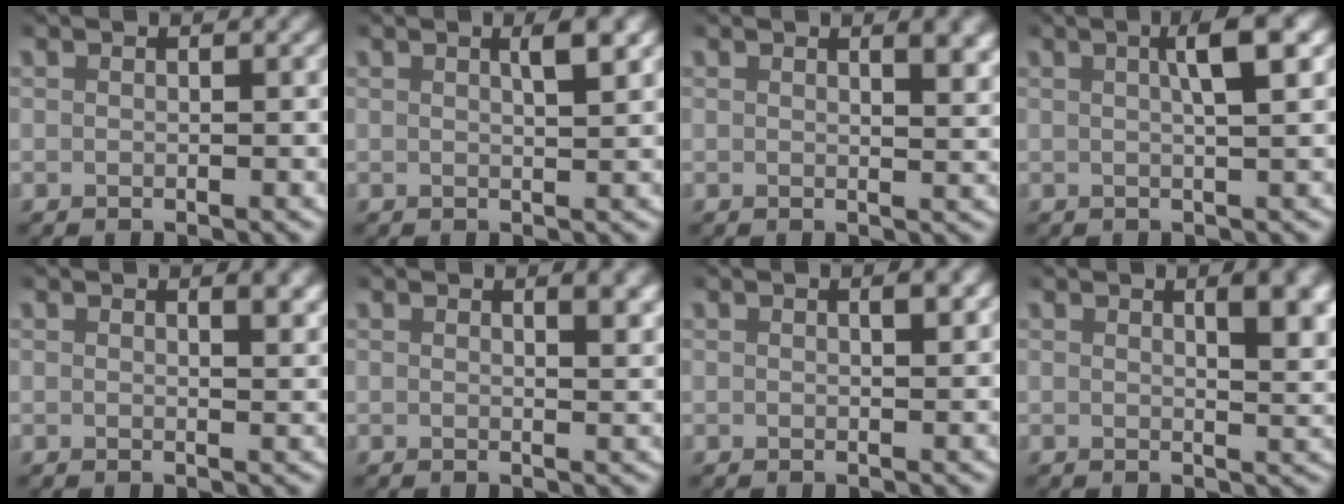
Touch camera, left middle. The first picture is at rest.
{"total": 2.1, "force": [1.0, 0.1, 1.9], "torque": [-0.030, 0.002, 0.018]}
{"total": 2.1, "force": [1.3, 0.2, 1.6], "torque": [-0.016, -0.007, 0.022]}
{"total": 3.3, "force": [1.0, 0.1, 3.1], "torque": [-0.050, 0.012, 0.011]}
{"total": 1.4, "force": [1.0, 0.1, 1.0], "torque": [-0.008, -0.005, 0.016]}
{"total": 1.8, "force": [1.2, 0.1, 1.3], "torque": [-0.013, -0.006, 0.019]}
{"total": 1.0, "force": [0.5, 0.1, 0.8], "torque": [-0.010, 0.000, 0.007]}
{"total": 3.8, "force": [1.7, 0.8, 3.3], "torque": [-0.039, -0.005, 0.027]}